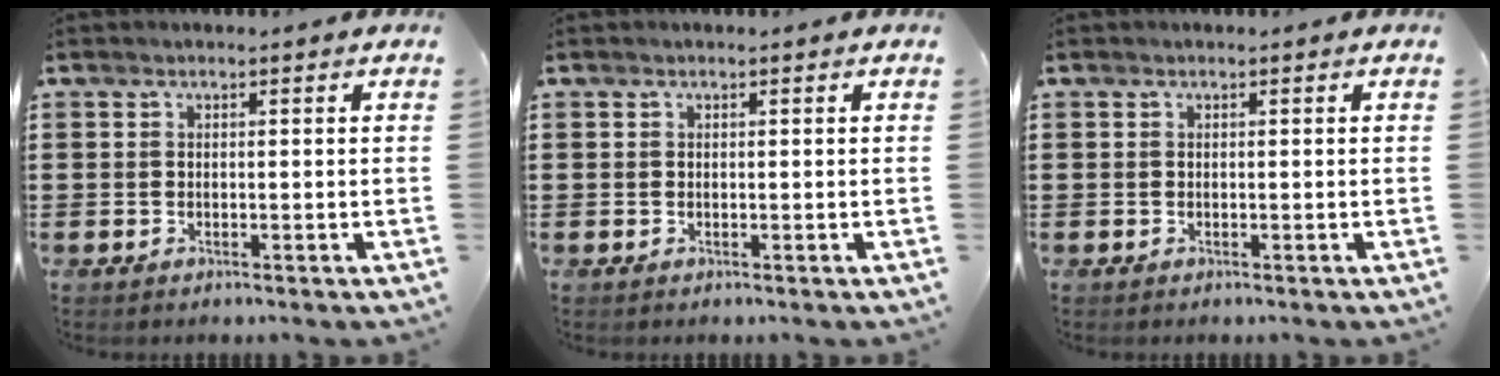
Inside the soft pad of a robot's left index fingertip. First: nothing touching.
{"total": 0.0}
{"total": 0.0}